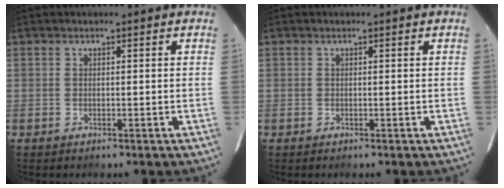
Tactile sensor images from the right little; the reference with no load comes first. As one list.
[{"total": 0.0}]